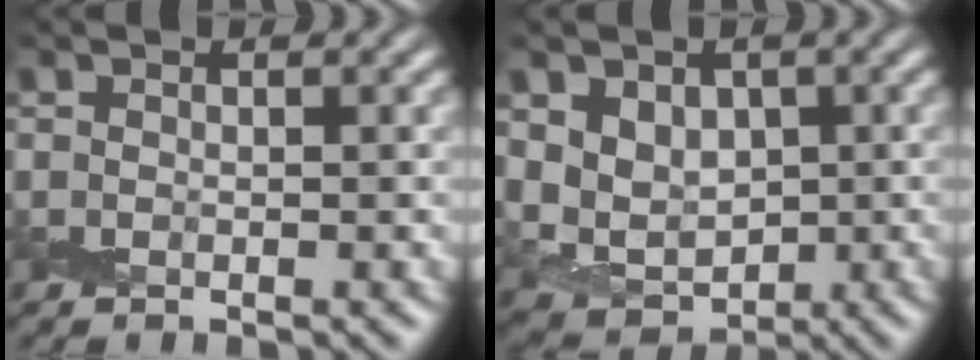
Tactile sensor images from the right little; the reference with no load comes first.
{"total": 4.8, "force": [0.8, 3.9, 2.7], "torque": [-0.049, -0.010, 0.019]}